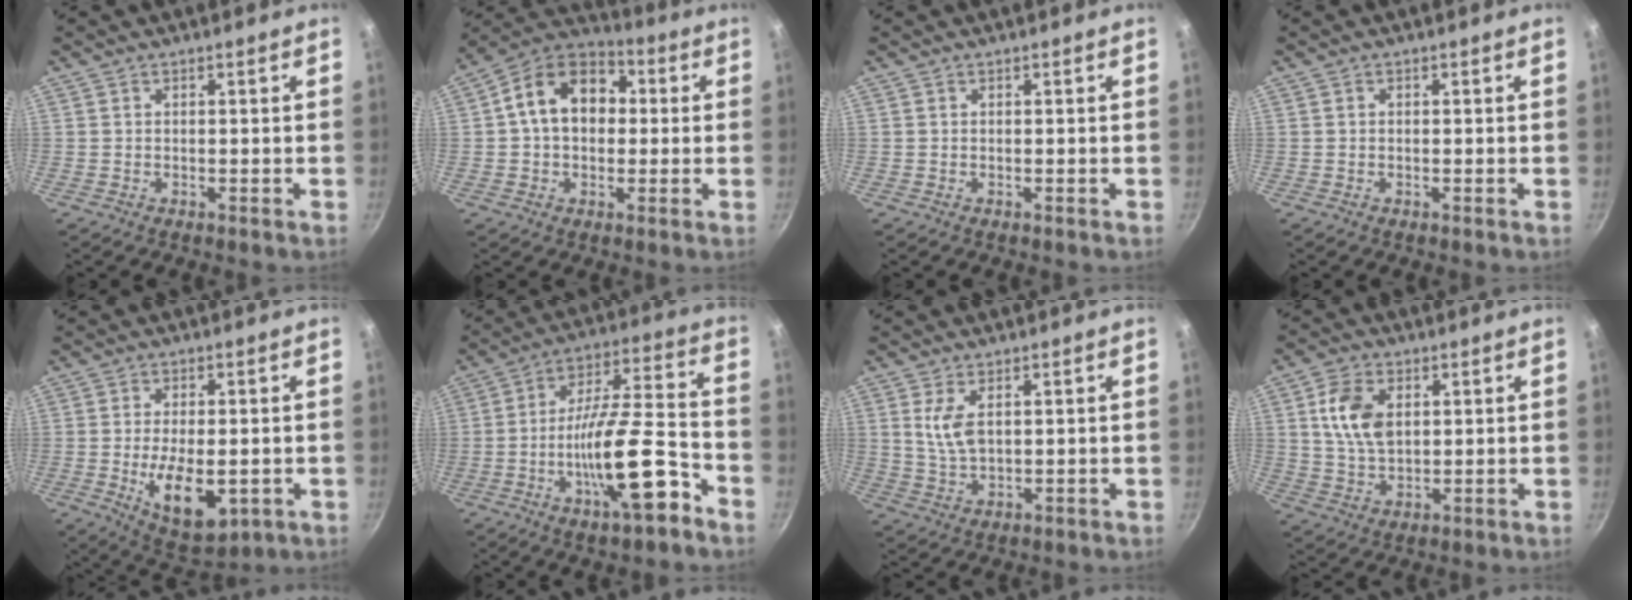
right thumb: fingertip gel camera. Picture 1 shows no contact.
{"total": 14.1, "force": [1.7, 10.3, 9.5], "torque": [-0.120, 0.031, 0.006]}
{"total": 0.0}
{"total": 0.0}
{"total": 10.7, "force": [-2.0, 5.4, 9.0], "torque": [-0.130, -0.007, -0.015]}
{"total": 17.4, "force": [-7.8, 4.7, 14.8], "torque": [-0.228, 0.049, -0.134]}
{"total": 5.7, "force": [1.7, 2.9, 4.6], "torque": [-0.086, -0.013, 0.038]}
{"total": 9.6, "force": [2.4, 6.0, 7.0], "torque": [-0.121, -0.007, 0.047]}